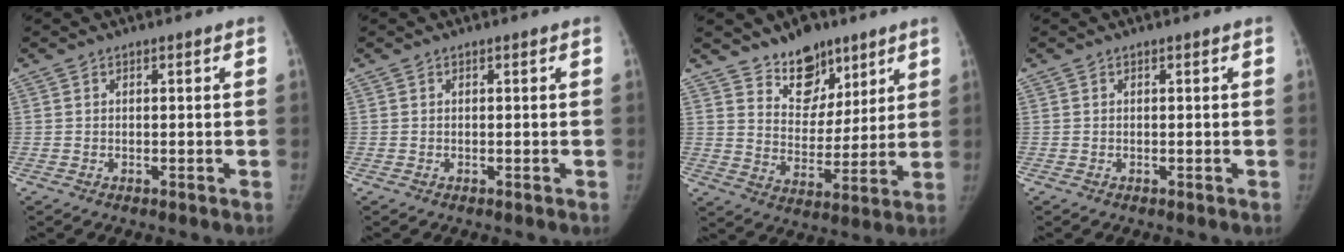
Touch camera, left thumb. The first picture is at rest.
{"total": 0.0}
{"total": 11.4, "force": [8.3, 6.9, 3.9], "torque": [-0.023, -0.059, 0.146]}
{"total": 0.0}